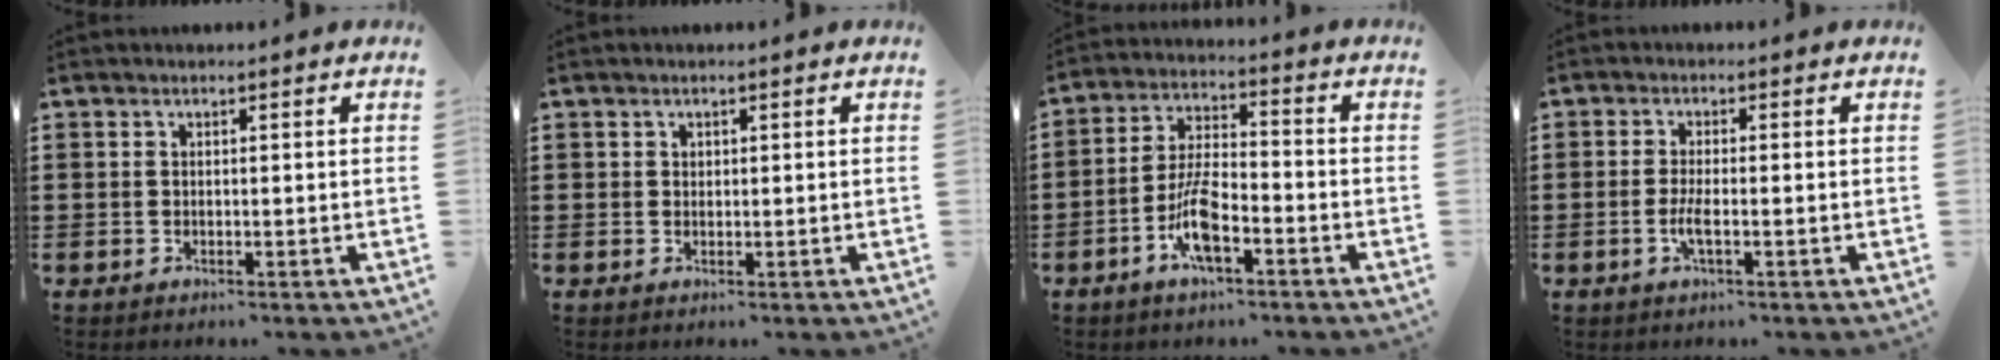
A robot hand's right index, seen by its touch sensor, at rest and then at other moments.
{"total": 0.7, "force": [0.3, 0.6, 0.1], "torque": [-0.004, 0.003, 0.007]}
{"total": 8.0, "force": [-3.8, 2.6, 6.5], "torque": [-0.145, -0.004, -0.075]}
{"total": 2.8, "force": [-1.0, 0.5, 2.6], "torque": [-0.060, -0.006, -0.023]}